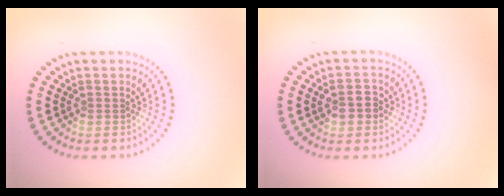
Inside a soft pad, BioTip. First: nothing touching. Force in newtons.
{"total": 2.6, "press": 2.6, "slide": 0.2}